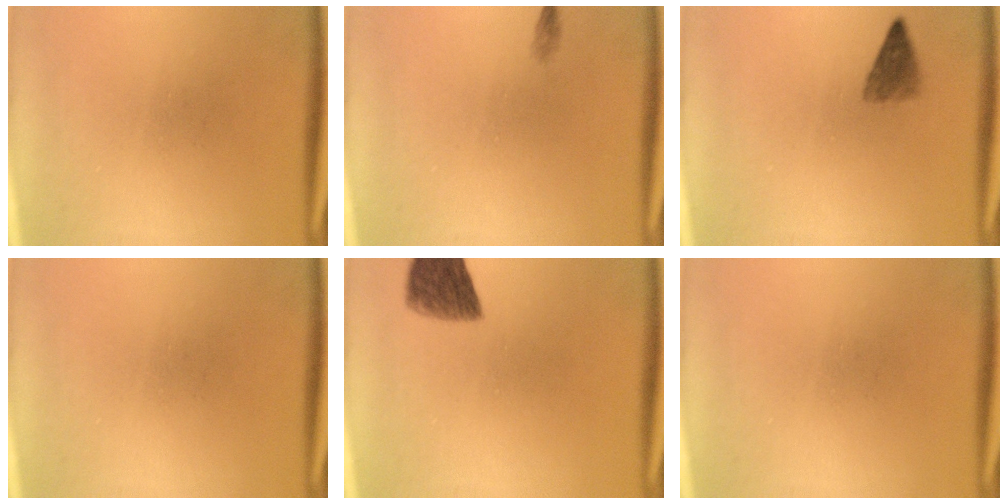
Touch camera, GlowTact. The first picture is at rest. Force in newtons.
{"total": 0.6}
{"total": 2.4}
{"total": 0.0}
{"total": 7.2}
{"total": 0.0}